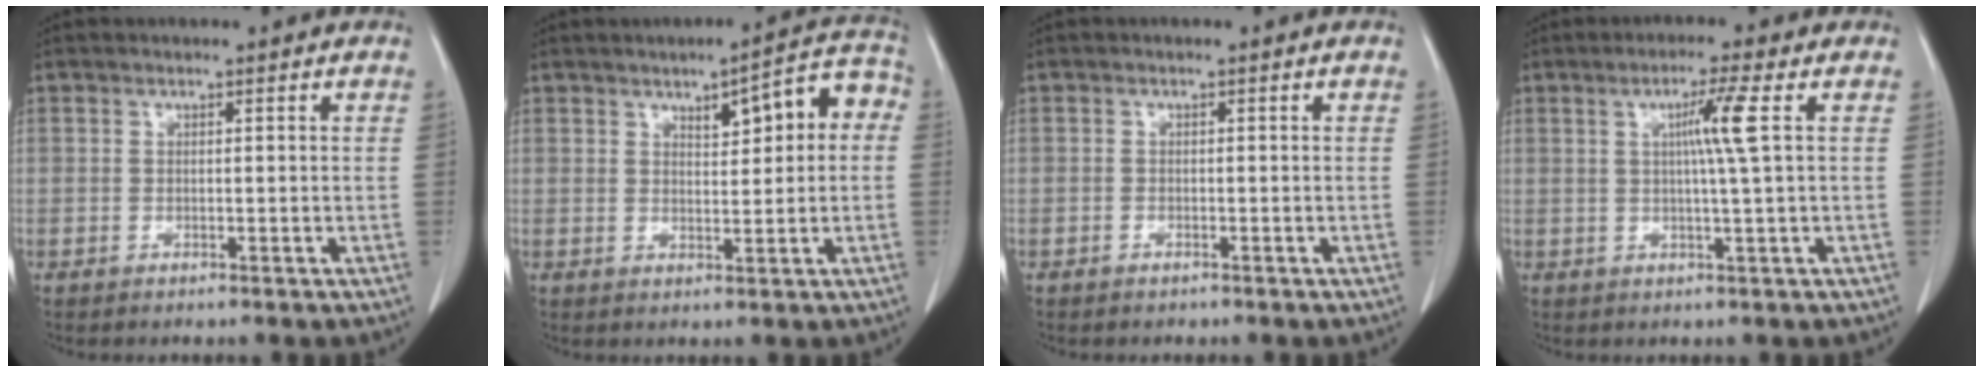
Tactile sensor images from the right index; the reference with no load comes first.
{"total": 7.7, "force": [2.0, 2.4, 7.1], "torque": [-0.085, 0.031, 0.024]}
{"total": 0.5, "force": [-0.4, 0.3, 0.1], "torque": [-0.005, 0.000, -0.006]}
{"total": 5.1, "force": [1.2, -1.2, 4.8], "torque": [-0.086, -0.002, 0.020]}